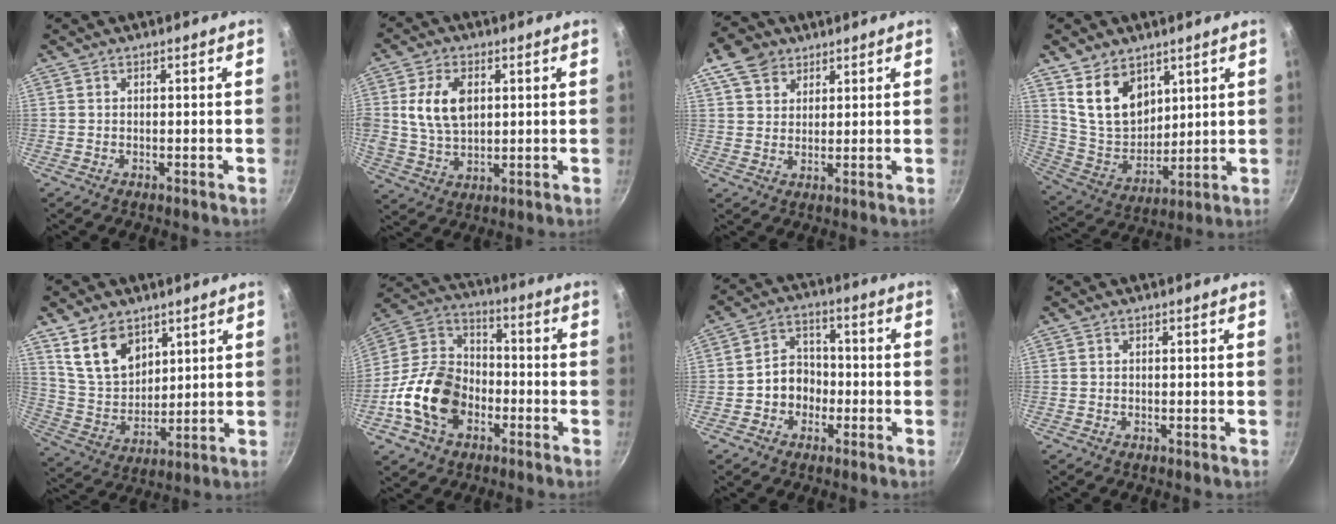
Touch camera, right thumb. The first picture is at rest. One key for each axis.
{"total": 10.2, "fx": 2.2, "fy": 6.6, "fz": 7.4, "tx": -0.130, "ty": -0.009, "tz": 0.042}
{"total": 7.7, "fx": 4.6, "fy": 5.5, "fz": 2.9, "tx": -0.026, "ty": -0.006, "tz": 0.077}
{"total": 13.2, "fx": 6.9, "fy": 8.8, "fz": 6.9, "tx": -0.088, "ty": -0.046, "tz": 0.148}
{"total": 12.0, "fx": 6.9, "fy": 7.7, "fz": 6.1, "tx": -0.077, "ty": -0.033, "tz": 0.147}
{"total": 17.3, "fx": -5.8, "fy": 12.4, "fz": 10.7, "tx": -0.177, "ty": 0.045, "tz": -0.125}
{"total": 6.9, "fx": -1.9, "fy": 5.8, "fz": 3.3, "tx": -0.008, "ty": 0.029, "tz": -0.036}
{"total": 0.0}